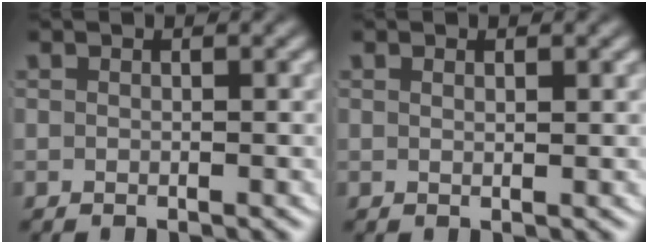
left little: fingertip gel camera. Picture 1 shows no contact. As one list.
[{"total": 0.6, "force": [0.3, -0.3, 0.4], "torque": [-0.005, -0.006, 0.008]}]